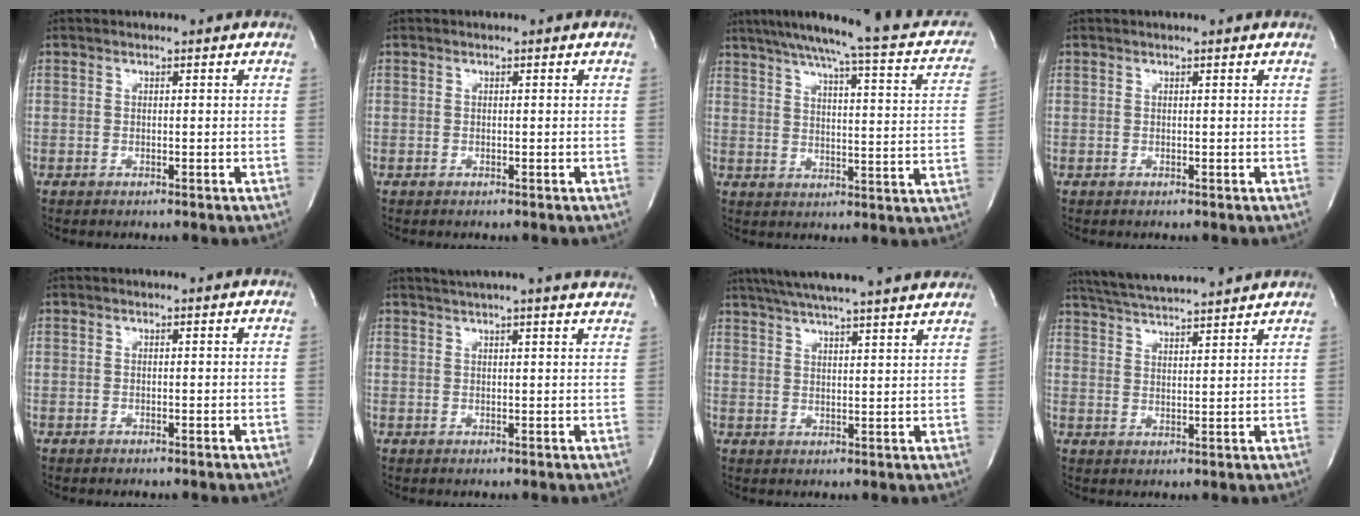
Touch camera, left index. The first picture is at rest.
{"total": 0.0}
{"total": 22.3, "force": [18.5, 2.9, 12.1], "torque": [-0.174, -0.004, 0.223]}
{"total": 0.5, "force": [0.4, -0.1, 0.3], "torque": [-0.006, 0.001, 0.010]}
{"total": 0.0}
{"total": 12.9, "force": [11.7, -0.2, 5.3], "torque": [-0.089, 0.003, 0.140]}
{"total": 21.1, "force": [18.5, 0.9, 10.0], "torque": [-0.171, 0.021, 0.249]}
{"total": 13.7, "force": [12.6, 0.4, 5.4], "torque": [-0.106, 0.024, 0.191]}